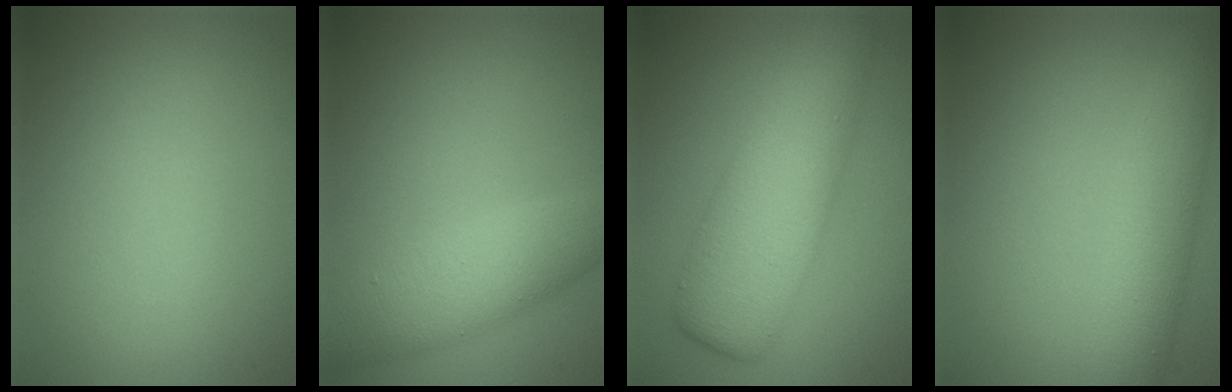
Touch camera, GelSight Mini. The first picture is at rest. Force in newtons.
{"total": 4.7, "press": 4.7, "slide": 0.3}
{"total": 7.6, "press": 7.6, "slide": 0.2}
{"total": 5.1, "press": 5.1, "slide": 0.3}